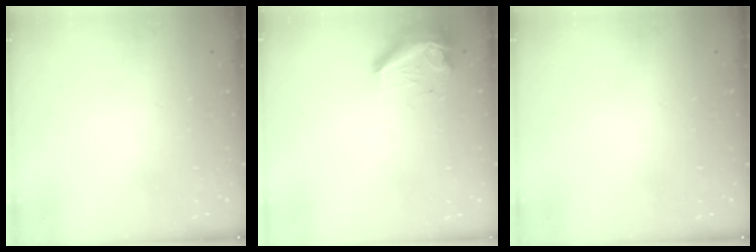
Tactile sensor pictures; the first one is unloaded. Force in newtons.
{"total": 9.3, "press": 9.2, "slide": 1.6}
{"total": 0.0}